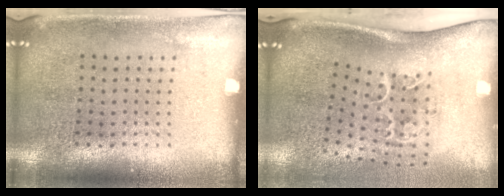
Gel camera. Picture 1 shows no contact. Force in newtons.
{"total": 2.2, "press": 1.4, "slide": 1.7}